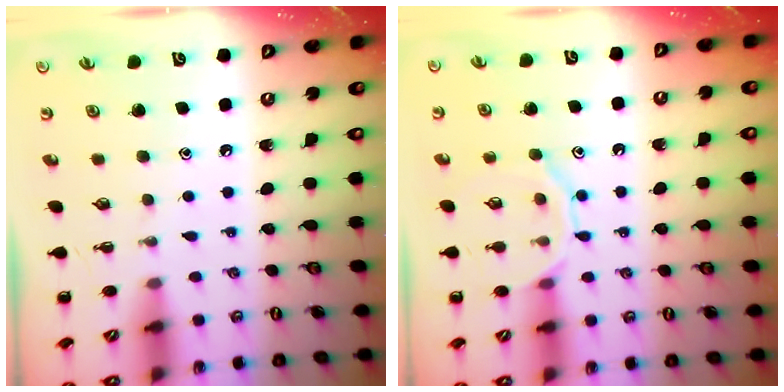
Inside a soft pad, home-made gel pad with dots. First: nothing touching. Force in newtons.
{"total": 10.0, "press": 10.0, "slide": 0.6}